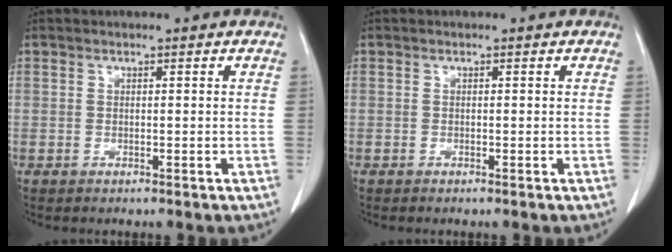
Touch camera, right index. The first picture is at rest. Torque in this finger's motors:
{"motor_torque": [-0.01, -0.04, 0.01, 0.01]}